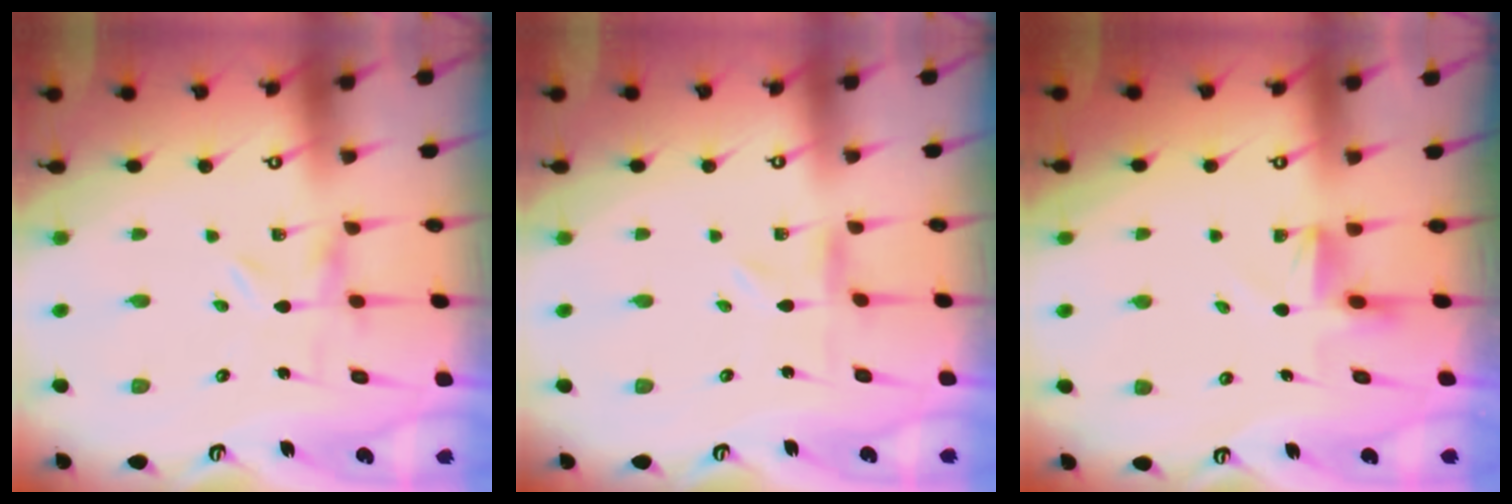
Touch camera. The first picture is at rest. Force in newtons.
{"total": 0.0}
{"total": 3.6, "press": 3.2, "slide": 1.6}